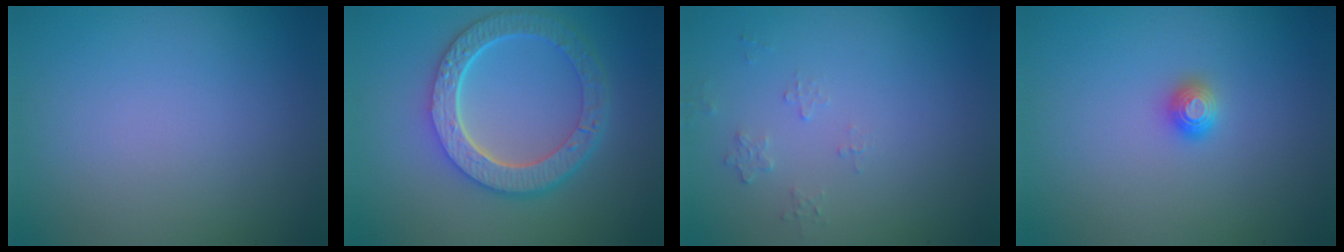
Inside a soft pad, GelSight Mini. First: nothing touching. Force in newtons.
{"total": 6.7, "press": 4.8, "slide": 4.6}
{"total": 0.7, "press": 0.5, "slide": 0.5}
{"total": 1.1, "press": 1.1, "slide": 0.1}